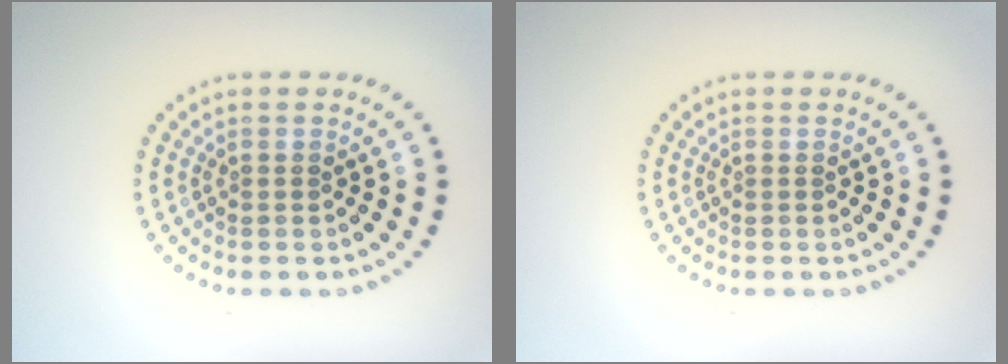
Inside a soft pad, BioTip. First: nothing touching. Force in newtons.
{"total": 0.0}